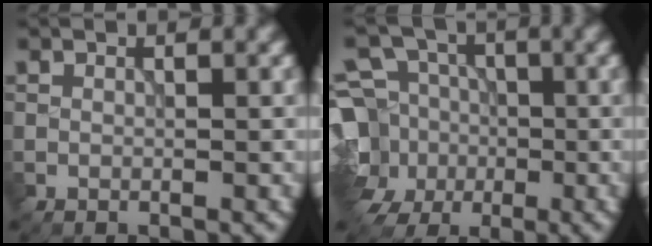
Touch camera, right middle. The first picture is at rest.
{"total": 10.6, "force": [-2.5, 9.2, 4.7], "torque": [-0.104, 0.002, -0.064]}